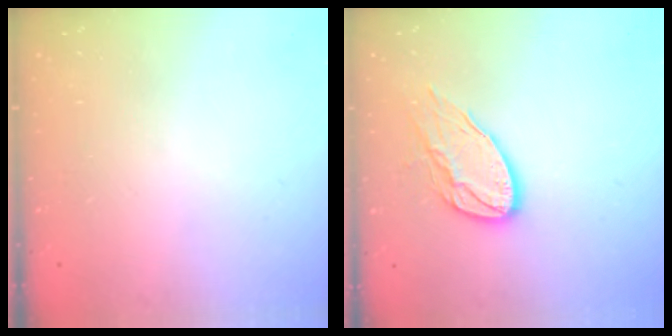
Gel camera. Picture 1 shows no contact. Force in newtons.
{"total": 11.9, "press": 11.9, "slide": 1.0}